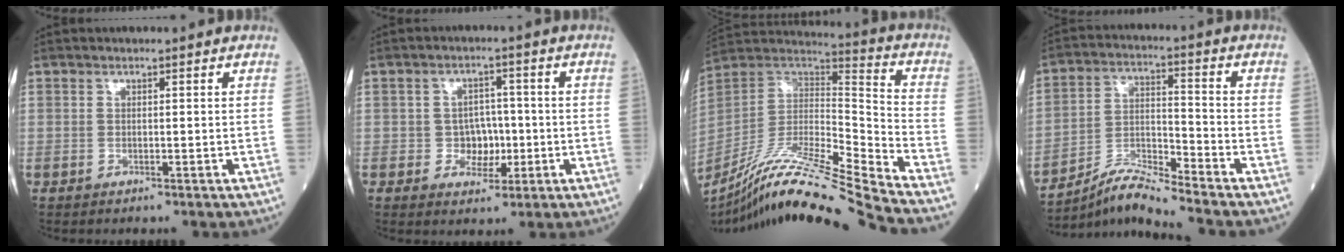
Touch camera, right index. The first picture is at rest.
{"total": 4.3, "force": [-0.8, 3.7, 2.2], "torque": [-0.021, 0.010, -0.009]}
{"total": 22.7, "force": [-19.1, -2.0, 12.0], "torque": [-0.234, -0.017, -0.348]}
{"total": 8.1, "force": [-7.5, -1.4, 2.5], "torque": [-0.059, 0.005, -0.139]}